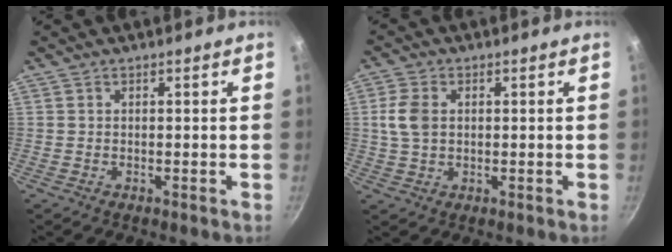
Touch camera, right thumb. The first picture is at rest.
{"total": 5.5, "force": [0.8, 3.8, 3.9], "torque": [-0.076, 0.003, 0.013]}